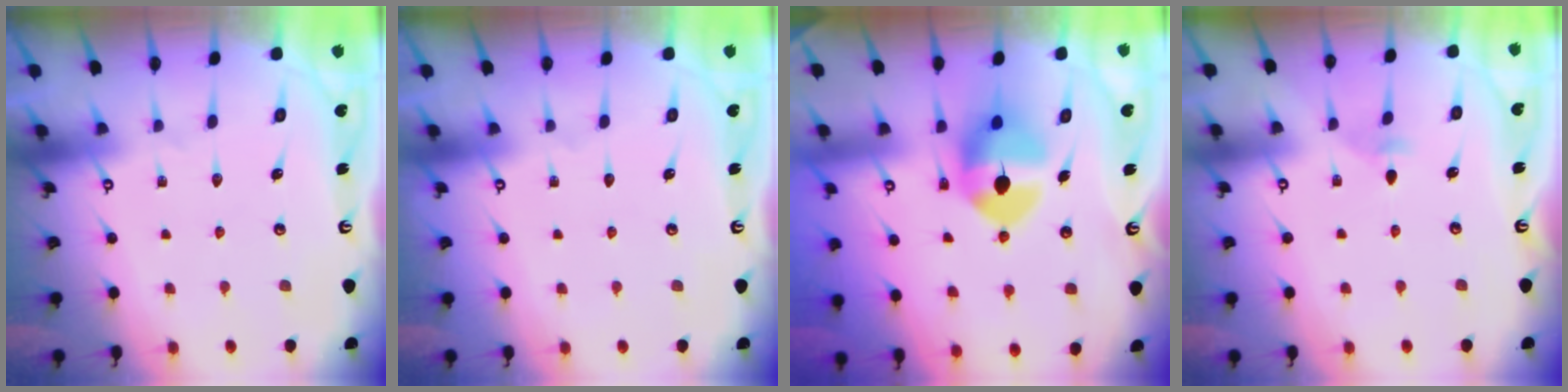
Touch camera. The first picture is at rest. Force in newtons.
{"total": 0.0}
{"total": 10.0, "press": 9.9, "slide": 1.5}
{"total": 2.9, "press": 2.8, "slide": 0.8}